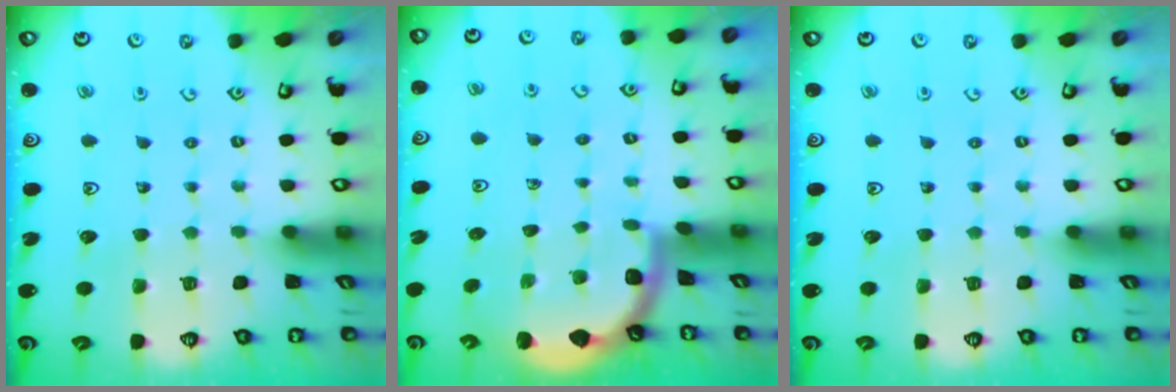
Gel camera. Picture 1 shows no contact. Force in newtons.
{"total": 1.8, "press": 1.8, "slide": 0.2}
{"total": 0.0}